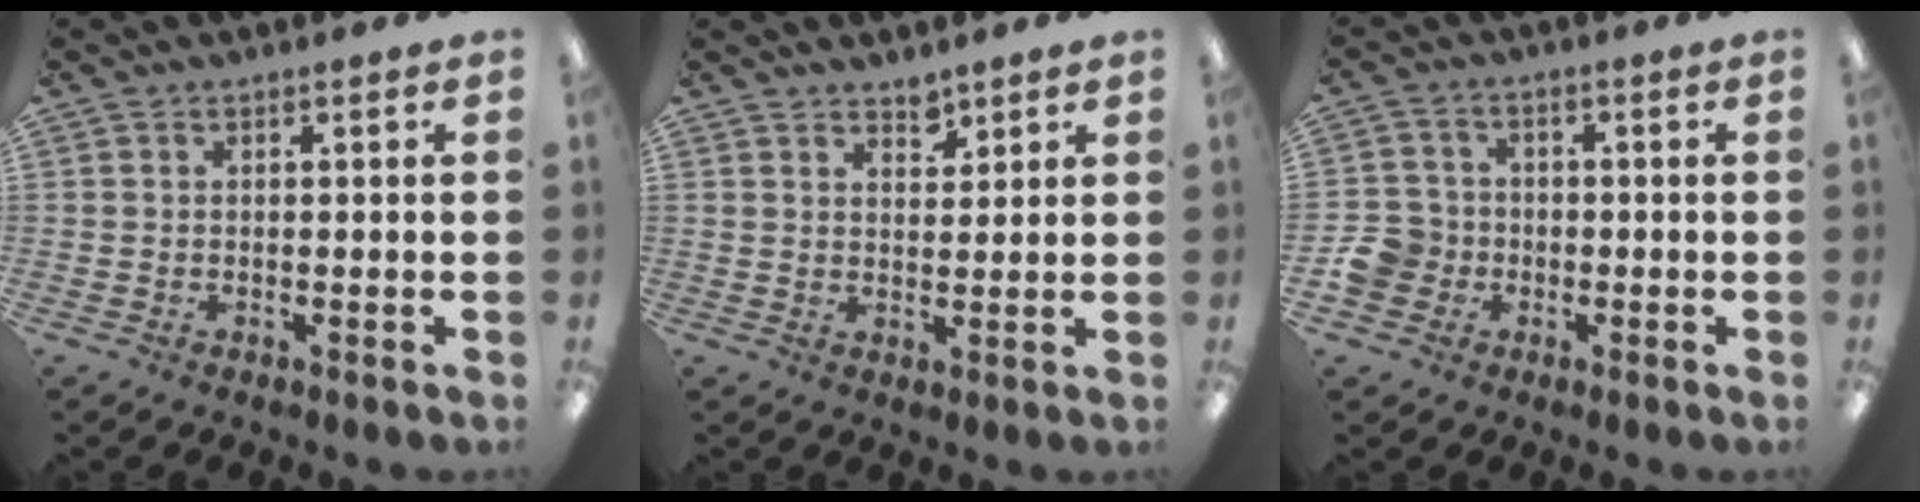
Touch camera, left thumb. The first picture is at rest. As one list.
[{"total": 3.4, "force": [3.0, 1.4, 0.6], "torque": [0.008, -0.024, 0.052]}, {"total": 7.1, "force": [-2.0, 6.3, 2.5], "torque": [-0.059, 0.018, -0.037]}]